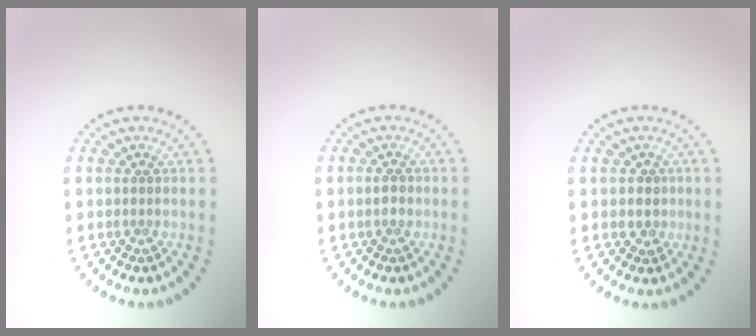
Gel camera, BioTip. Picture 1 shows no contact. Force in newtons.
{"total": 1.0, "press": 1.0, "slide": 0.1}
{"total": 1.5, "press": 1.3, "slide": 0.7}